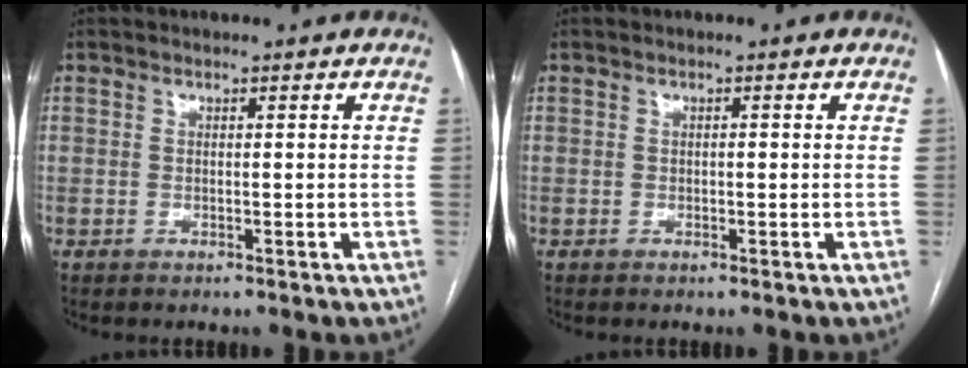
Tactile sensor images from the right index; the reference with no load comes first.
{"total": 0.0}